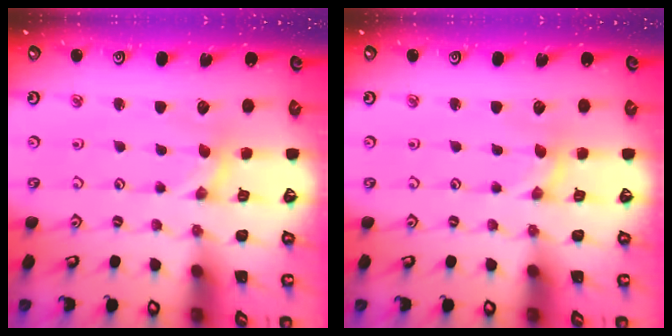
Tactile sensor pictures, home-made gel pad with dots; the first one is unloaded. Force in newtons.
{"total": 0.0}